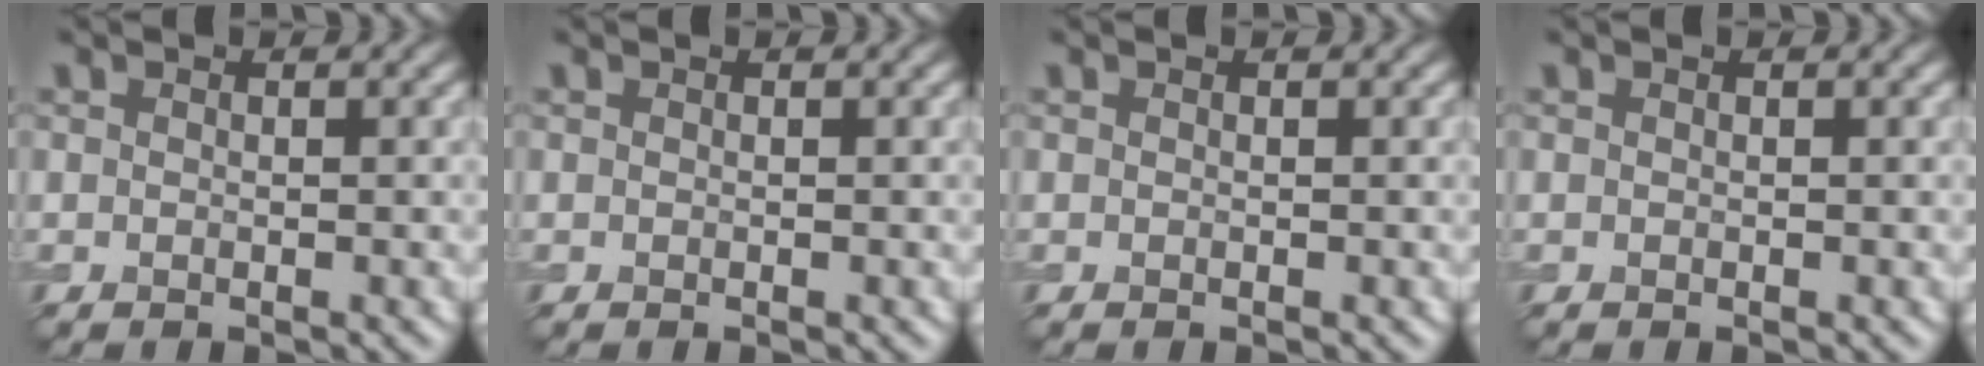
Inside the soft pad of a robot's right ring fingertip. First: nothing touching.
{"total": 0.0}
{"total": 0.0}
{"total": 0.0}